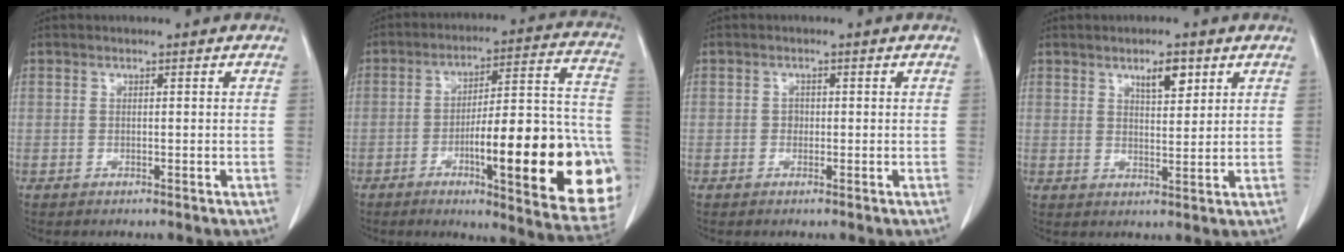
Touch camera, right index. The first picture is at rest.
{"total": 25.3, "force": [-7.3, 3.8, 23.9], "torque": [-0.247, 0.014, -0.092]}
{"total": 0.9, "force": [-0.1, 0.8, 0.4], "torque": [-0.004, 0.003, -0.003]}
{"total": 4.2, "force": [2.5, 1.3, 3.1], "torque": [-0.052, -0.002, 0.042]}